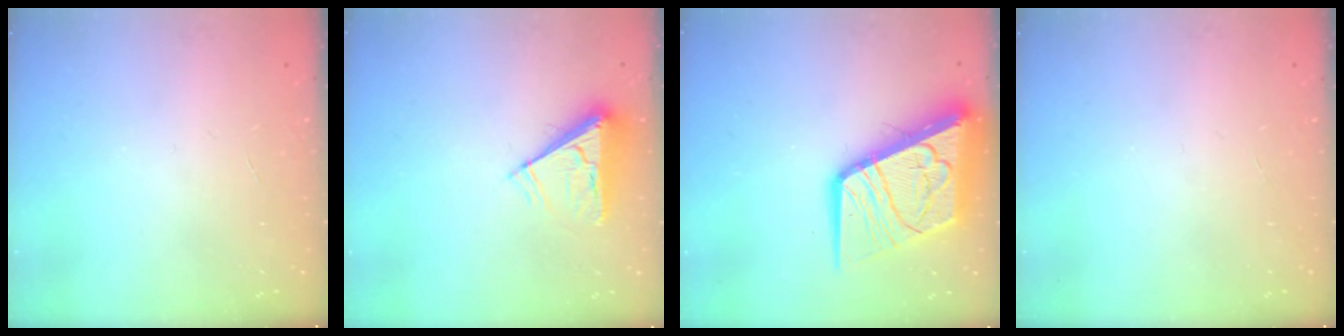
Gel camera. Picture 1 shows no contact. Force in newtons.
{"total": 8.4, "press": 8.3, "slide": 1.4}
{"total": 23.4, "press": 23.2, "slide": 2.9}
{"total": 0.0}